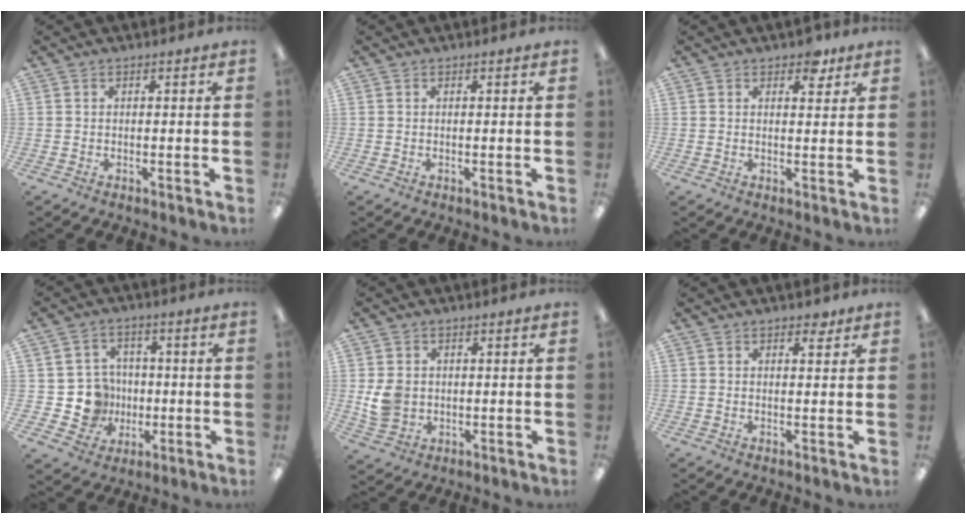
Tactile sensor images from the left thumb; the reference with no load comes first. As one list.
[{"total": 0.0}, {"total": 4.3, "force": [2.7, 2.3, 2.4], "torque": [-0.020, -0.006, 0.043]}, {"total": 9.8, "force": [-0.9, 9.4, 2.8], "torque": [-0.067, 0.010, -0.006]}, {"total": 5.8, "force": [0.5, 5.1, 2.7], "torque": [-0.045, 0.005, 0.012]}, {"total": 2.7, "force": [1.9, 1.4, 1.3], "torque": [-0.005, -0.007, 0.028]}]